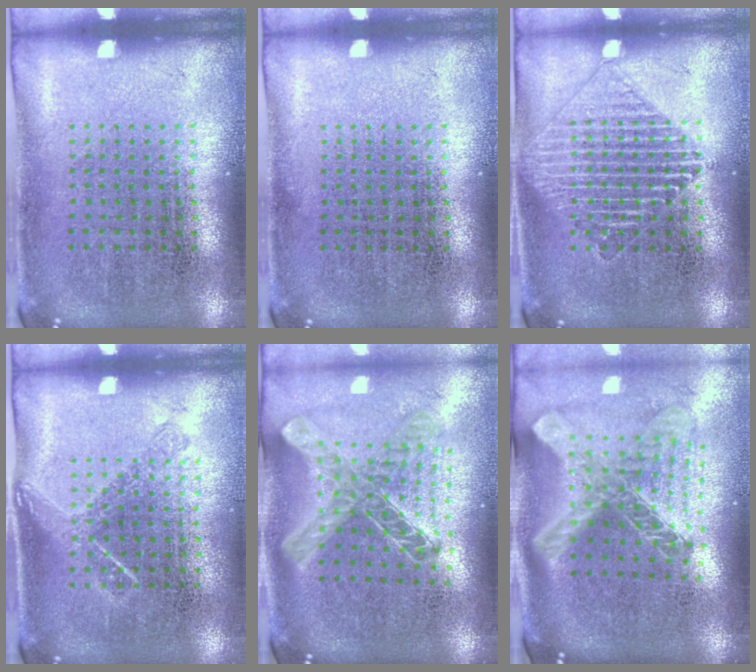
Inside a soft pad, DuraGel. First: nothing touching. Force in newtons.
{"total": 0.0}
{"total": 2.6, "press": 2.6, "slide": 0.5}
{"total": 1.2, "press": 1.0, "slide": 0.6}
{"total": 1.2, "press": 1.1, "slide": 0.5}
{"total": 2.8, "press": 1.9, "slide": 2.1}